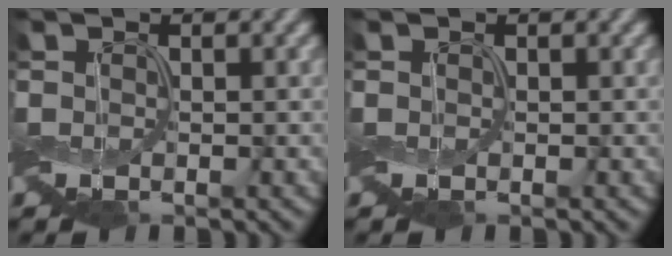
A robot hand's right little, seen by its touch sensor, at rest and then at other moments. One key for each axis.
{"total": 0.0}